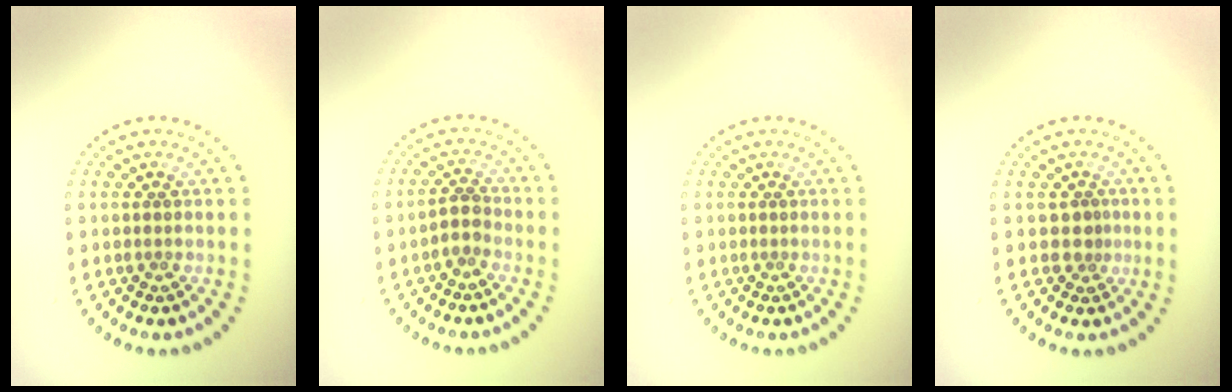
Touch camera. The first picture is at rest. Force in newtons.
{"total": 1.7, "press": 1.4, "slide": 1.0}
{"total": 0.0}
{"total": 1.3, "press": 0.9, "slide": 0.9}